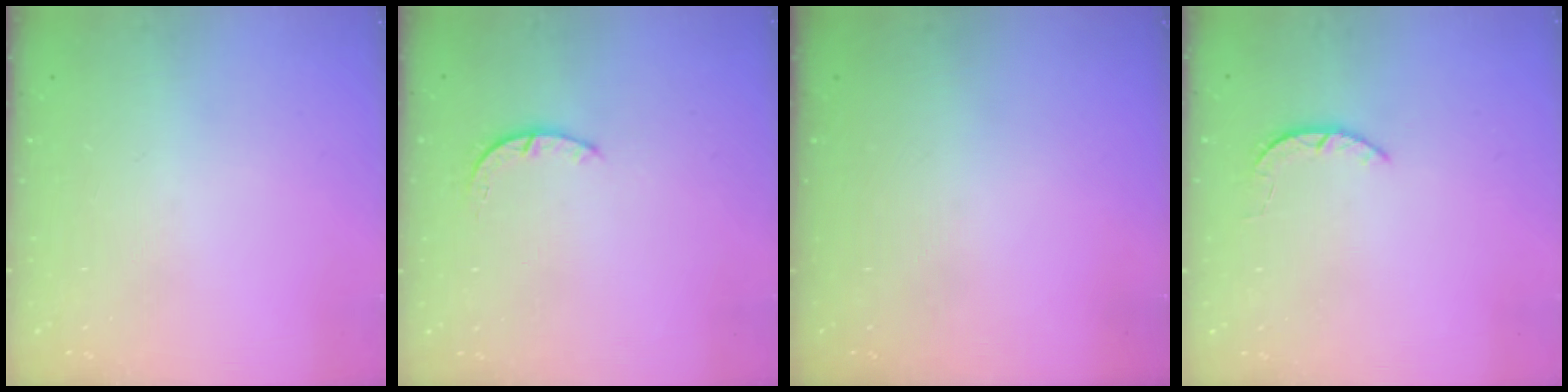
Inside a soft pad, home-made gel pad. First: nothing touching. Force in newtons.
{"total": 2.4, "press": 2.4, "slide": 0.3}
{"total": 0.0}
{"total": 1.6, "press": 1.6, "slide": 0.3}